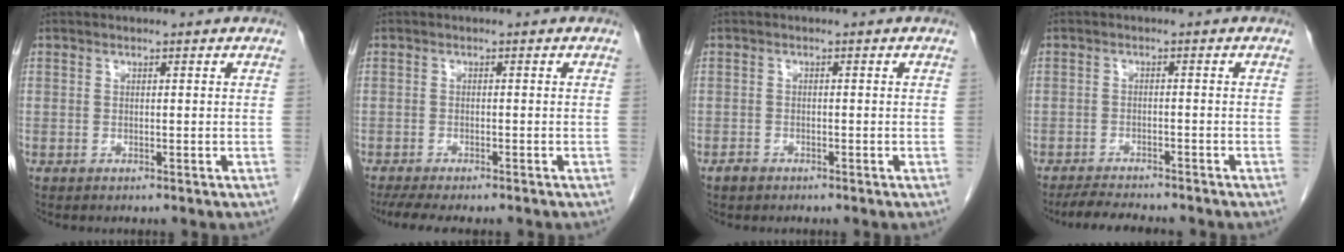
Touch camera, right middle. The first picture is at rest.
{"total": 8.0, "force": [-6.6, 1.6, 4.1], "torque": [-0.061, -0.011, -0.098]}
{"total": 1.3, "force": [-1.0, 0.7, 0.4], "torque": [-0.014, 0.001, -0.017]}
{"total": 6.2, "force": [-5.7, 0.8, 2.4], "torque": [-0.041, -0.016, -0.090]}